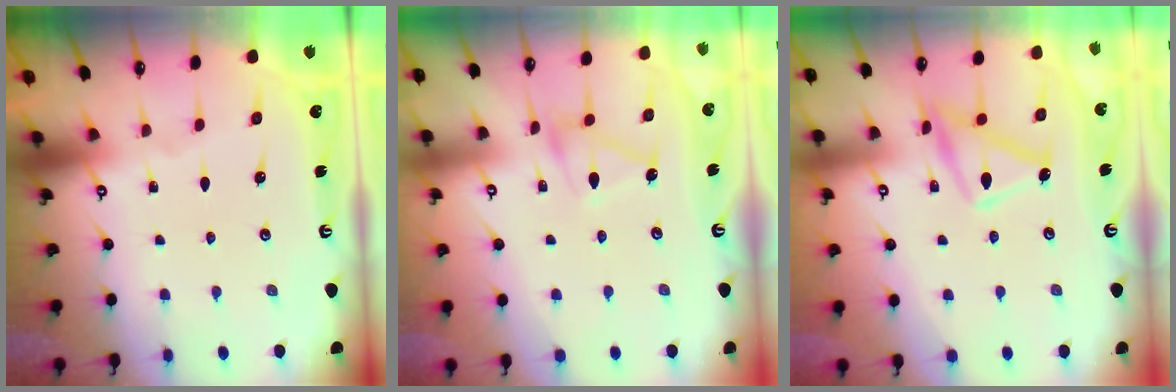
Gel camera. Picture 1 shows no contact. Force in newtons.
{"total": 11.0, "press": 10.9, "slide": 0.6}
{"total": 13.7, "press": 13.6, "slide": 1.1}